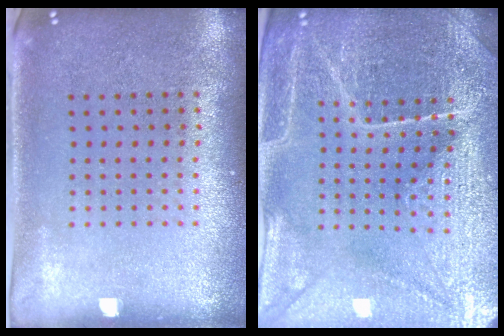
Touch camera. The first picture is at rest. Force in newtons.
{"total": 4.6, "press": 4.4, "slide": 1.2}